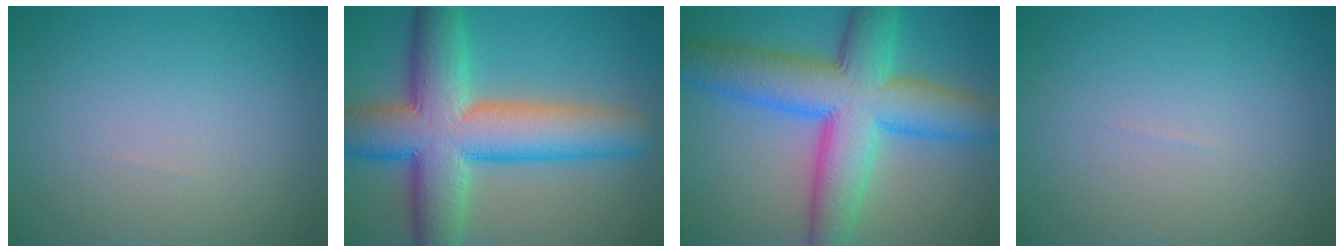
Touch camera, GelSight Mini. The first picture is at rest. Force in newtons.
{"total": 12.3, "press": 12.3, "slide": 0.4}
{"total": 11.6, "press": 11.6, "slide": 0.1}
{"total": 0.0}